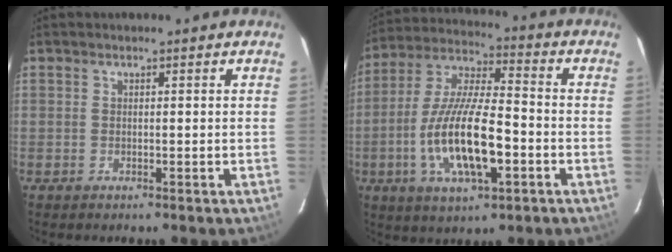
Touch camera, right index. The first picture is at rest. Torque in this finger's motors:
{"motor_torque": [1.27, -0.87, 1.05, 0.21]}